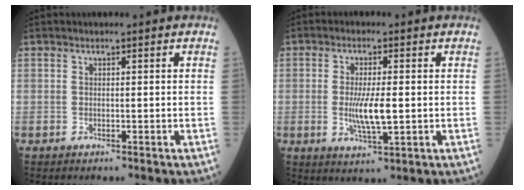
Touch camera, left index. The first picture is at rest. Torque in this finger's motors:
{"motor_torque": [1.20, -0.21, 0.21, 0.08]}